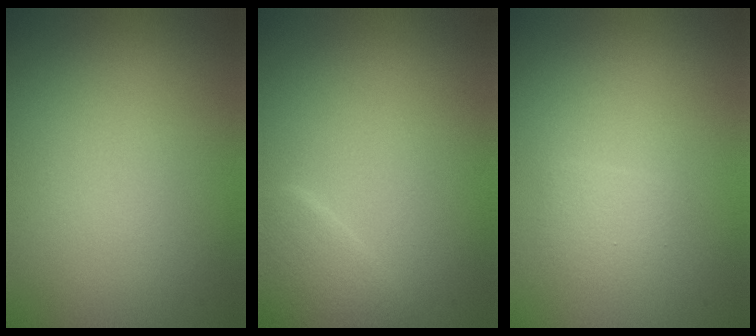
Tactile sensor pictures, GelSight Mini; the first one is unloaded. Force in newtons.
{"total": 2.2, "press": 2.2, "slide": 0.1}
{"total": 1.1, "press": 1.1, "slide": 0.1}